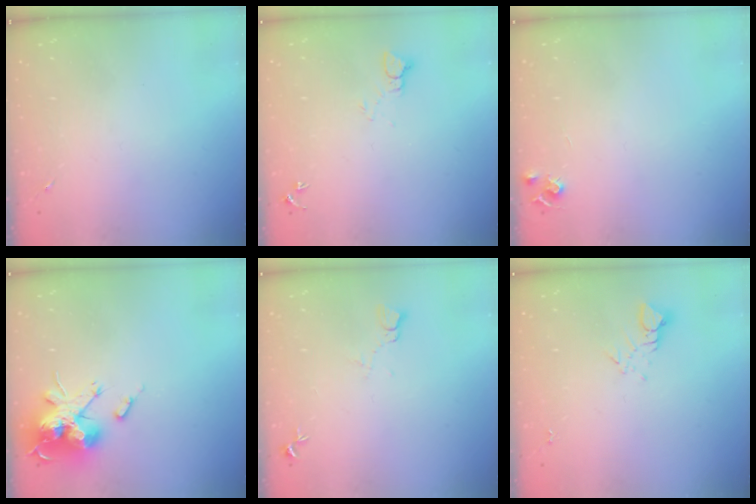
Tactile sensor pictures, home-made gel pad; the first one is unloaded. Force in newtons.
{"total": 4.2, "press": 4.1, "slide": 0.4}
{"total": 5.2, "press": 5.2, "slide": 0.7}
{"total": 19.6, "press": 19.6, "slide": 0.1}
{"total": 5.6, "press": 5.5, "slide": 0.6}
{"total": 3.2, "press": 3.2, "slide": 0.2}